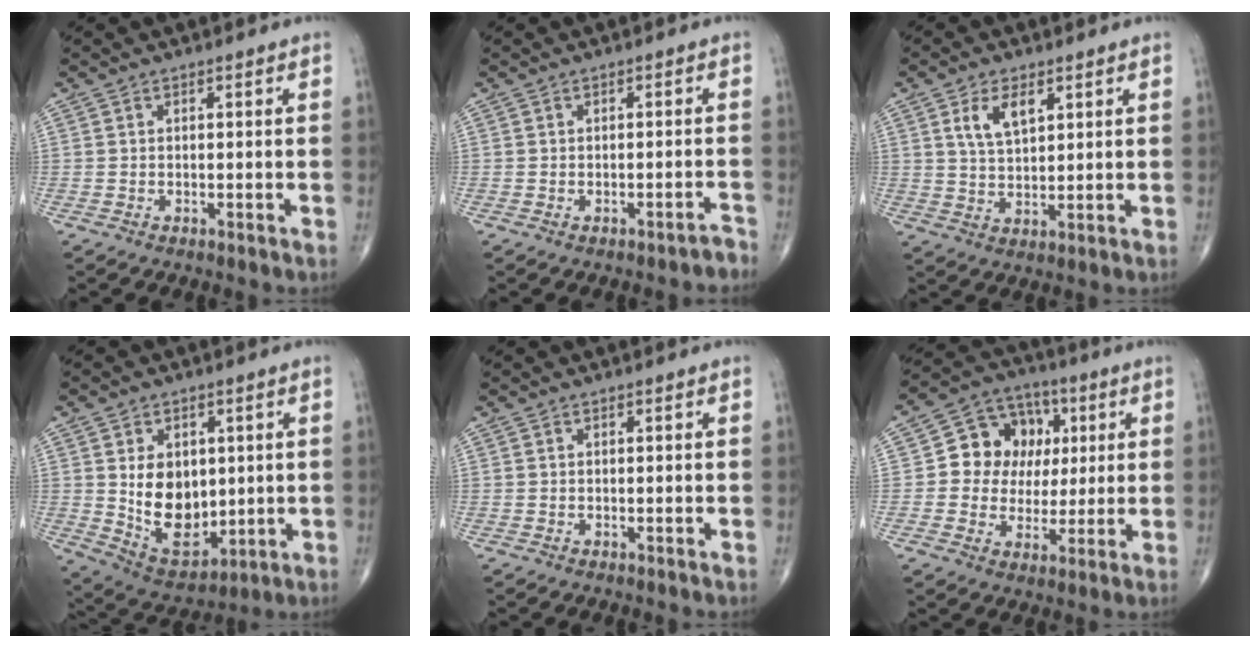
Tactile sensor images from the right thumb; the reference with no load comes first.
{"total": 1.6, "force": [-1.5, 0.4, 0.4], "torque": [-0.002, 0.022, -0.017]}
{"total": 6.5, "force": [2.9, 3.4, 4.8], "torque": [-0.081, -0.014, 0.059]}
{"total": 12.9, "force": [0.9, 8.8, 9.4], "torque": [-0.113, -0.019, 0.042]}
{"total": 0.0}
{"total": 12.8, "force": [2.2, 11.0, 6.3], "torque": [-0.050, 0.011, 0.033]}